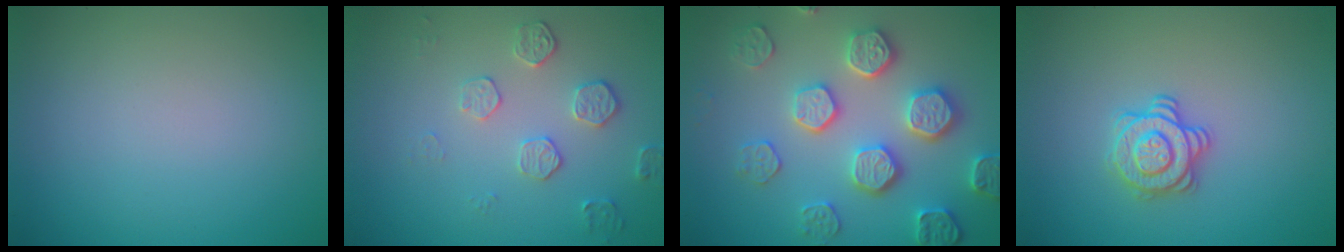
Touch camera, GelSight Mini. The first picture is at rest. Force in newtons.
{"total": 2.1, "press": 1.5, "slide": 1.4}
{"total": 5.1, "press": 5.0, "slide": 1.1}
{"total": 2.8, "press": 2.7, "slide": 0.9}